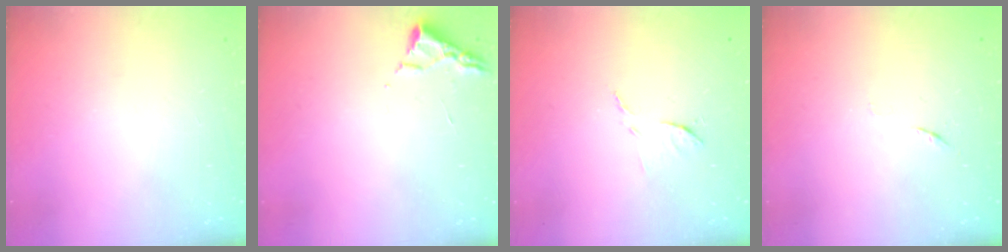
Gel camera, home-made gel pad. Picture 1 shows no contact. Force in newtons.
{"total": 3.0, "press": 2.9, "slide": 0.4}
{"total": 6.7, "press": 6.7, "slide": 0.3}
{"total": 3.5, "press": 3.4, "slide": 0.6}